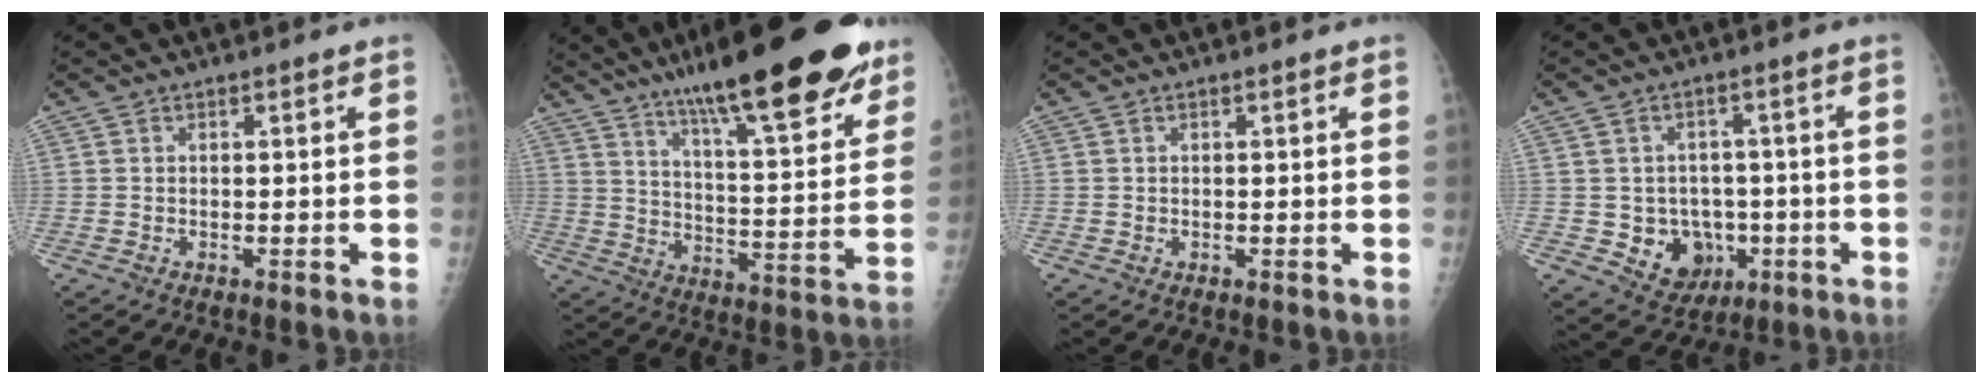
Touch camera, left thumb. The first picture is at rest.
{"total": 25.6, "force": [17.2, 5.7, 18.1], "torque": [-0.247, -0.049, 0.263]}
{"total": 0.0}
{"total": 8.5, "force": [-1.8, 7.4, 3.8], "torque": [-0.022, 0.011, -0.012]}